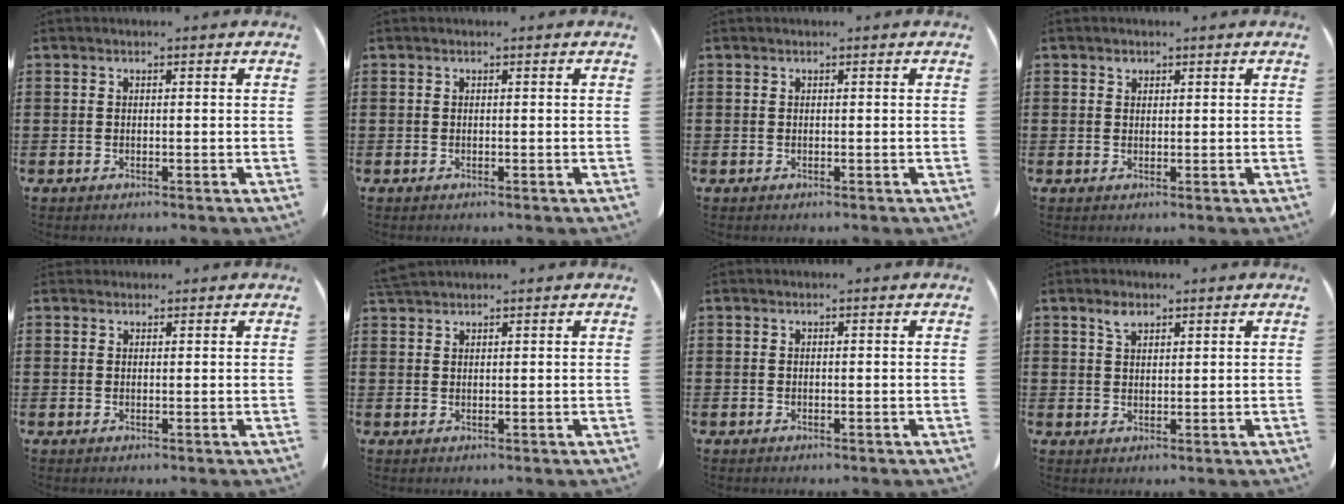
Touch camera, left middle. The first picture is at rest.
{"total": 0.0}
{"total": 0.0}
{"total": 1.0, "force": [0.7, 0.6, 0.2], "torque": [-0.006, -0.001, 0.016]}
{"total": 0.9, "force": [0.8, 0.4, 0.0], "torque": [-0.003, 0.000, 0.017]}
{"total": 2.2, "force": [2.1, 0.2, 0.7], "torque": [-0.021, 0.002, 0.042]}
{"total": 0.0}
{"total": 2.4, "force": [1.7, 1.2, 1.2], "torque": [-0.021, -0.004, 0.032]}